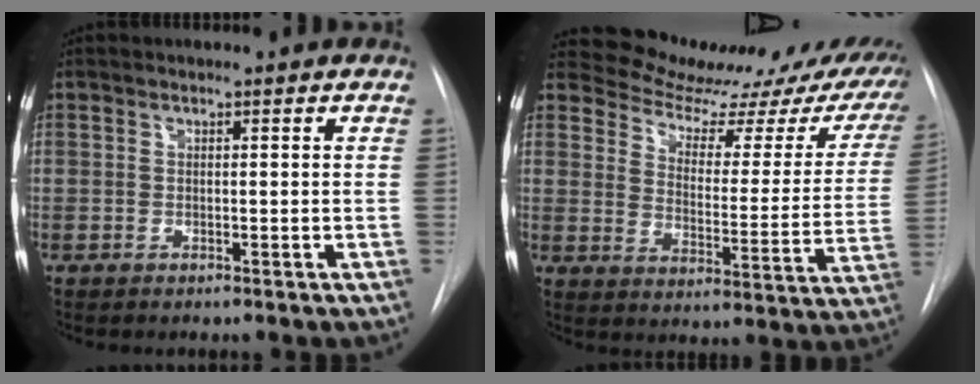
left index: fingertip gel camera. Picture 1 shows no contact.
{"total": 21.0, "force": [19.3, 5.4, 6.3], "torque": [-0.068, -0.050, 0.234]}